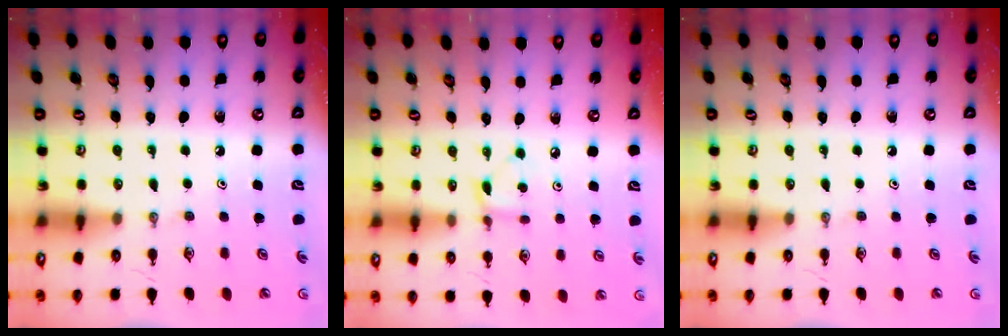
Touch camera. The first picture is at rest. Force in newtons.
{"total": 3.0, "press": 3.0, "slide": 0.1}
{"total": 0.0}